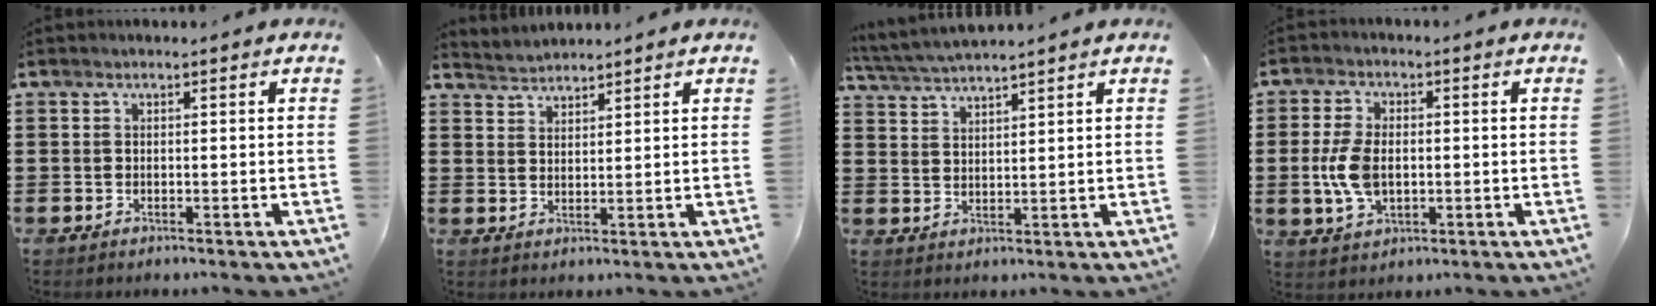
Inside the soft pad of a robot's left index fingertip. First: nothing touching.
{"total": 2.5, "force": [2.4, 0.1, -0.6], "torque": [0.003, -0.004, 0.048]}
{"total": 3.6, "force": [3.5, -0.3, 0.8], "torque": [-0.028, -0.012, 0.063]}
{"total": 6.9, "force": [-0.2, 4.1, 5.6], "torque": [-0.146, -0.002, -0.013]}